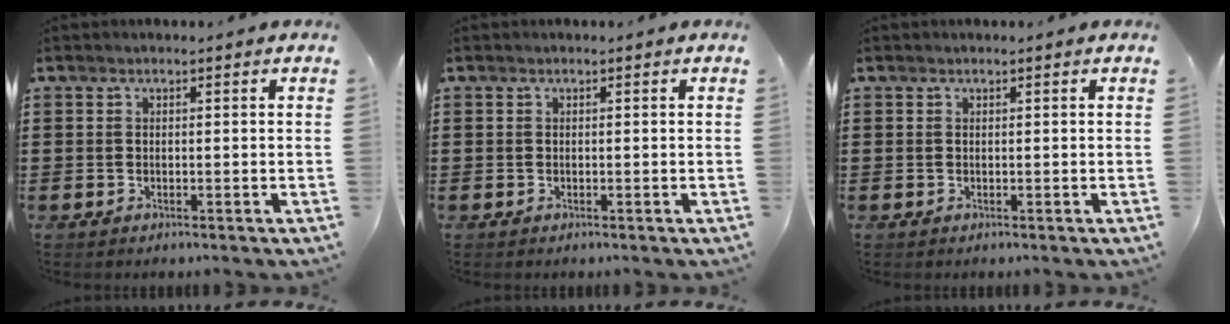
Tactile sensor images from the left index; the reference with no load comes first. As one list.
[{"total": 0.0}, {"total": 0.0}]